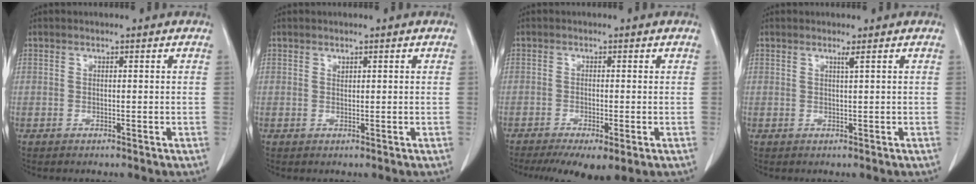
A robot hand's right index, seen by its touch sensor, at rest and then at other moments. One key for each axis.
{"total": 0.6, "fx": 0.5, "fy": 0.3, "fz": 0.4, "tx": -0.005, "ty": -0.002, "tz": 0.009}
{"total": 7.0, "fx": -4.0, "fy": 2.2, "fz": 5.3, "tx": -0.077, "ty": -0.017, "tz": -0.064}
{"total": 0.8, "fx": 0.4, "fy": -0.3, "fz": 0.5, "tx": -0.018, "ty": -0.007, "tz": 0.012}